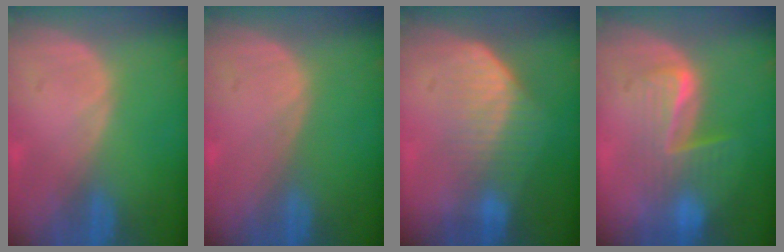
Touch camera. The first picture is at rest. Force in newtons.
{"total": 0.0}
{"total": 7.4, "press": 6.2, "slide": 4.0}
{"total": 6.3, "press": 6.1, "slide": 1.5}